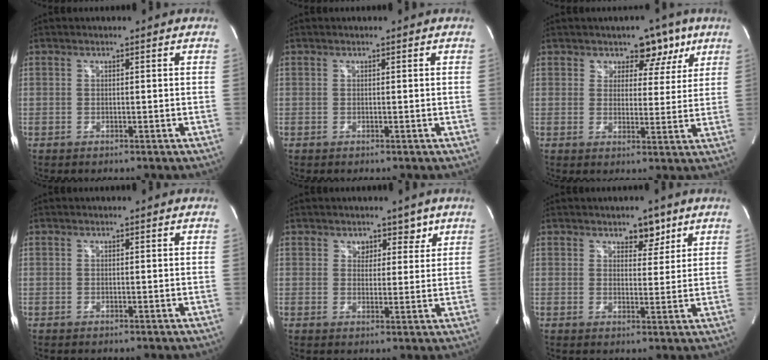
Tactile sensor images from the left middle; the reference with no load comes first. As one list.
[{"total": 0.0}, {"total": 6.1, "force": [3.9, 4.3, 2.0], "torque": [-0.003, 0.003, 0.049]}, {"total": 0.0}, {"total": 3.5, "force": [2.2, 2.5, 0.9], "torque": [0.001, 0.002, 0.033]}, {"total": 3.5, "force": [2.4, 2.0, 1.7], "torque": [-0.016, 0.000, 0.036]}]